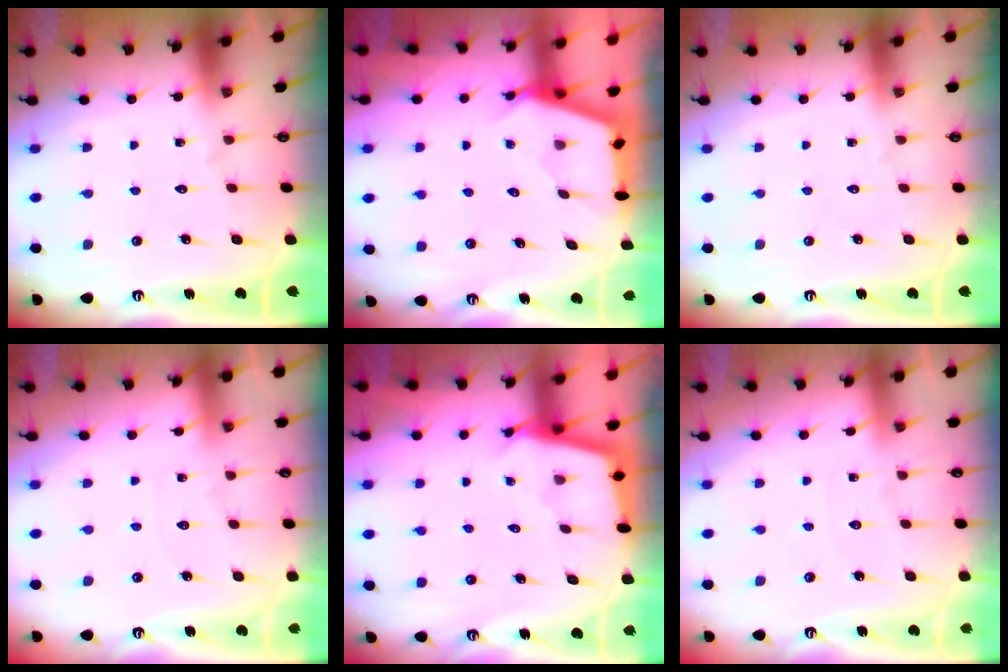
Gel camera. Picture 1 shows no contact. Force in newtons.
{"total": 2.6, "press": 2.6, "slide": 0.4}
{"total": 0.0}
{"total": 2.9, "press": 2.8, "slide": 0.4}
{"total": 2.5, "press": 2.5, "slide": 0.2}
{"total": 2.0, "press": 2.0, "slide": 0.3}